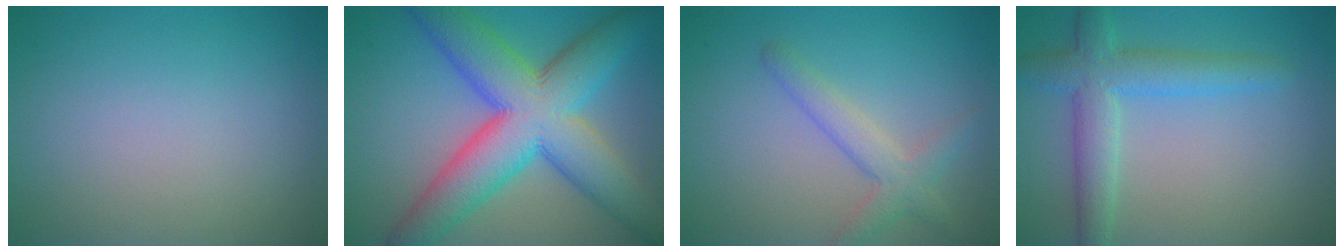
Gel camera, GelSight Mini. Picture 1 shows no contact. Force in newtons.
{"total": 12.0, "press": 12.0, "slide": 0.5}
{"total": 2.9, "press": 2.9, "slide": 0.2}
{"total": 4.8, "press": 4.8, "slide": 0.4}